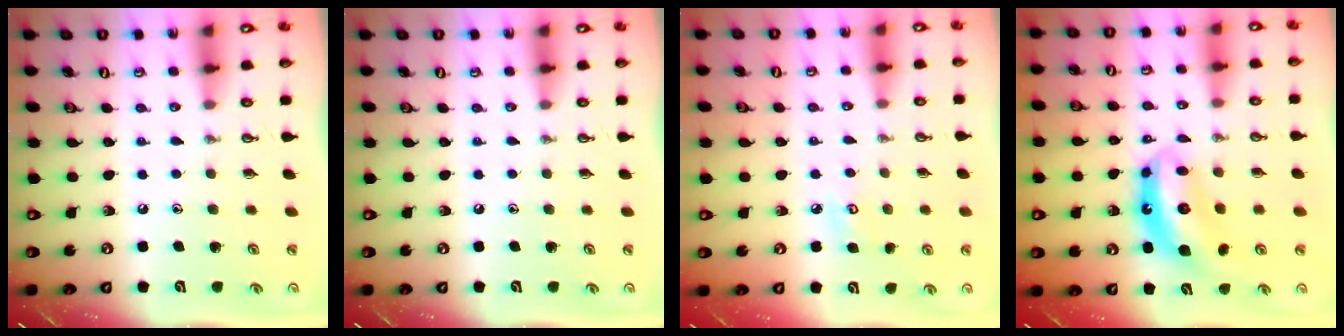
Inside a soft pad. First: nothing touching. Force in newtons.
{"total": 0.0}
{"total": 5.6, "press": 5.6, "slide": 0.5}
{"total": 10.4, "press": 10.4, "slide": 0.9}